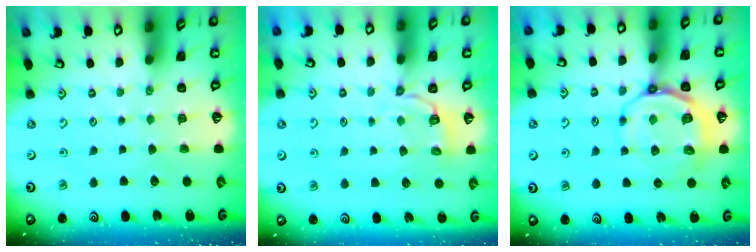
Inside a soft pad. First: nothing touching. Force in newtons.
{"total": 3.3, "press": 1.8, "slide": 2.7}
{"total": 9.3, "press": 9.0, "slide": 2.6}